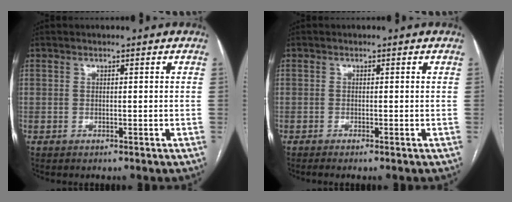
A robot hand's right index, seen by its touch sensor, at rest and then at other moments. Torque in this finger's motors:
{"motor_torque": [0.02, -0.02, -0.08, 0.01]}